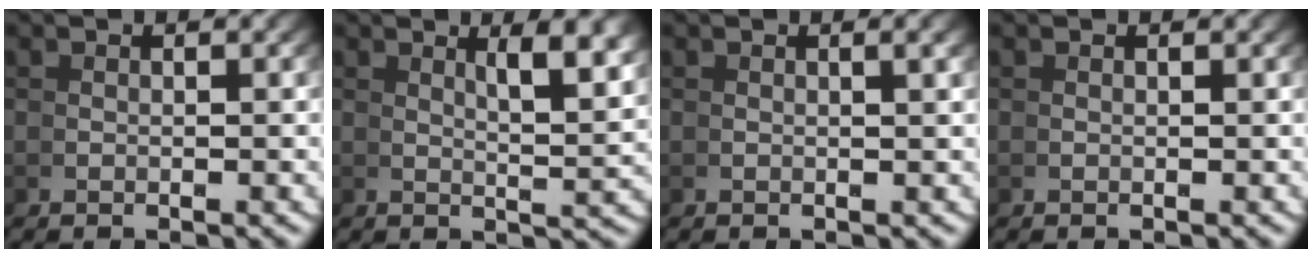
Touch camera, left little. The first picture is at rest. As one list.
[{"total": 3.7, "force": [2.2, -0.3, 3.0], "torque": [-0.039, -0.005, 0.041]}, {"total": 0.8, "force": [0.4, -0.2, 0.7], "torque": [-0.011, 0.004, 0.009]}, {"total": 0.0}]